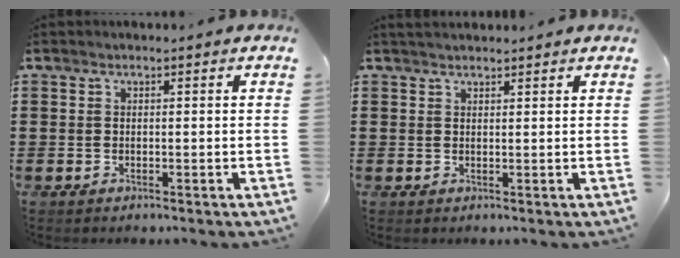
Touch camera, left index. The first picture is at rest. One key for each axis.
{"total": 1.2, "fx": 1.2, "fy": 0.3, "fz": 0.1, "tx": -0.004, "ty": 0.000, "tz": 0.024}